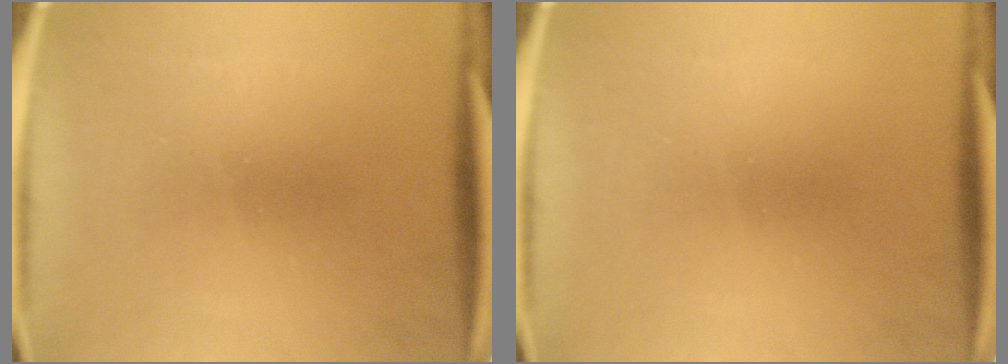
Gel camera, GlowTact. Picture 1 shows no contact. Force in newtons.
{"total": 0.0}